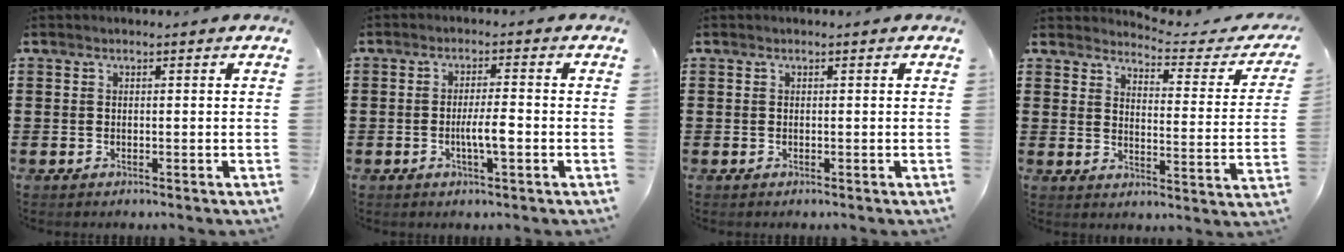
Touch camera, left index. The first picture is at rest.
{"total": 4.0, "force": [-0.9, 0.6, 3.8], "torque": [-0.073, -0.002, -0.019]}
{"total": 0.0}
{"total": 3.6, "force": [3.5, 0.1, 1.0], "torque": [-0.034, -0.029, 0.054]}